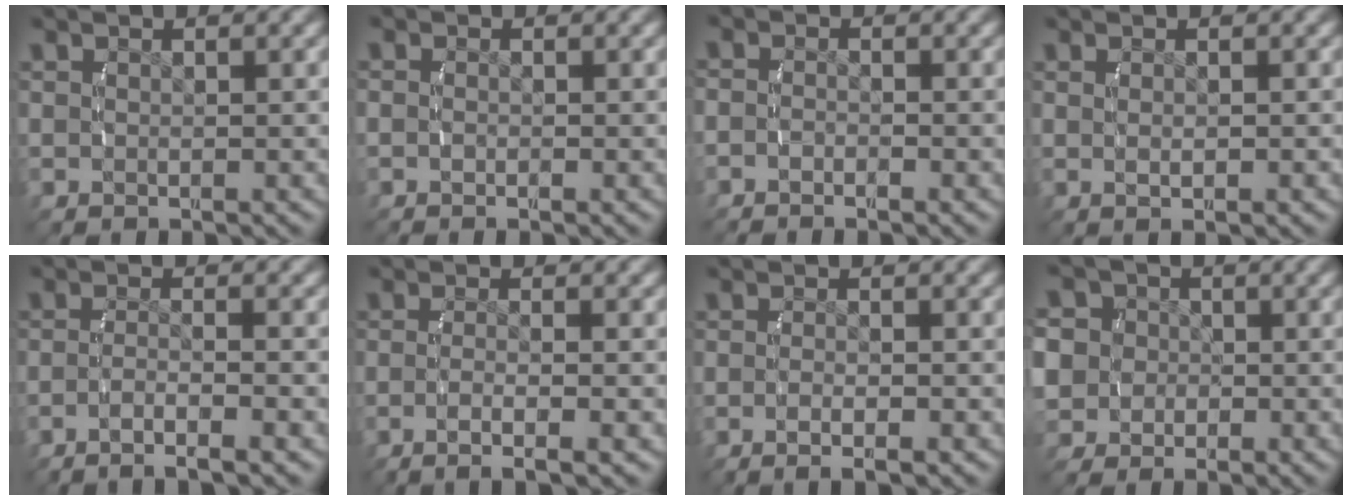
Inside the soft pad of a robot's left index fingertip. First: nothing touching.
{"total": 0.7, "force": [-0.4, 0.5, 0.3], "torque": [-0.013, -0.007, -0.006]}
{"total": 1.6, "force": [-1.1, 1.1, 0.3], "torque": [-0.017, -0.009, -0.020]}
{"total": 1.0, "force": [0.0, -0.4, 0.9], "torque": [-0.020, -0.005, 0.006]}
{"total": 3.3, "force": [-2.5, 0.0, 2.2], "torque": [-0.043, -0.010, -0.038]}
{"total": 3.4, "force": [-2.1, 0.0, 2.7], "torque": [-0.052, -0.009, -0.029]}
{"total": 2.4, "force": [-1.7, 0.2, 1.7], "torque": [-0.032, -0.001, -0.029]}
{"total": 8.5, "force": [-0.1, 7.7, 3.5], "torque": [-0.087, -0.022, -0.009]}